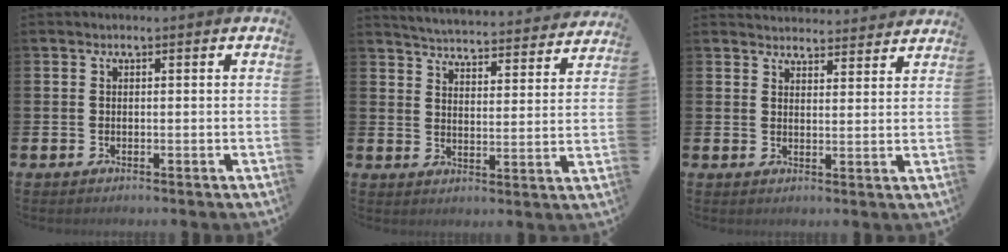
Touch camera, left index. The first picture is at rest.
{"total": 4.9, "force": [4.9, 0.2, 0.4], "torque": [-0.036, -0.041, 0.083]}
{"total": 3.8, "force": [3.7, 0.5, -0.2], "torque": [0.004, -0.024, 0.067]}